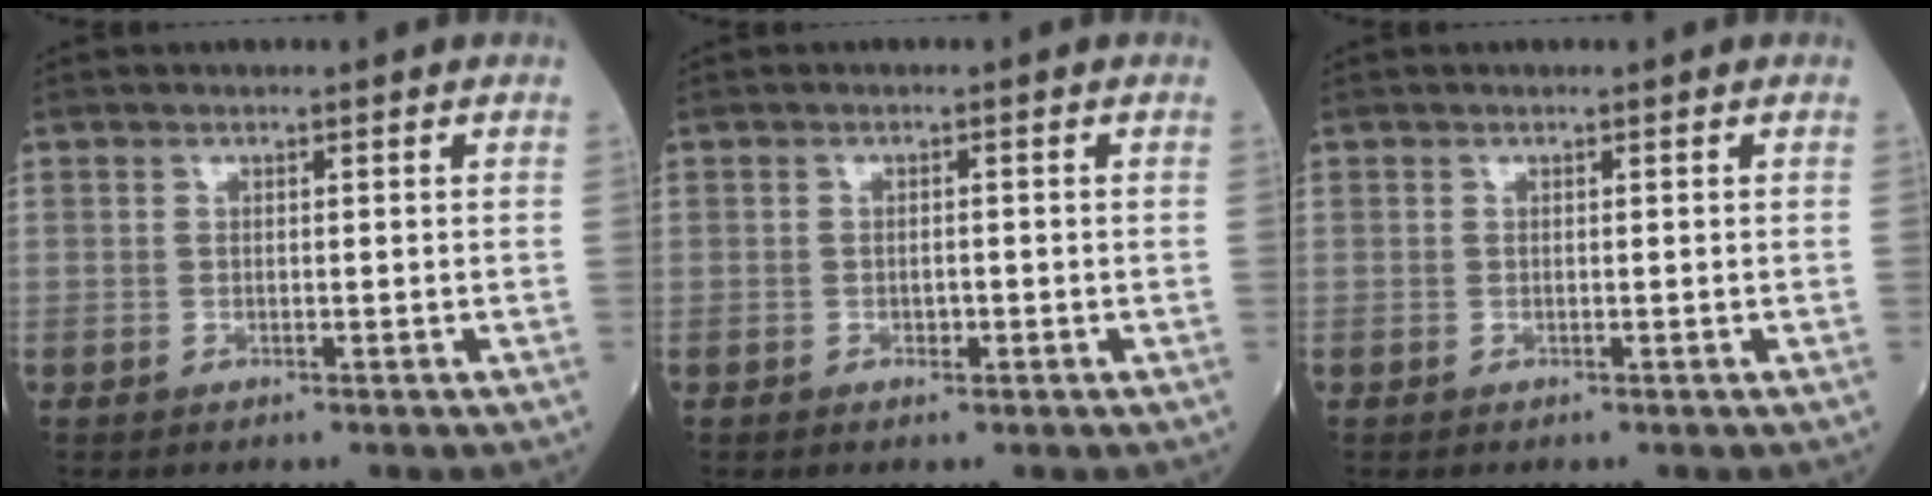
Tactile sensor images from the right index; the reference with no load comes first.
{"total": 1.2, "force": [-0.5, 0.6, 1.0], "torque": [-0.016, 0.000, -0.006]}
{"total": 0.0}